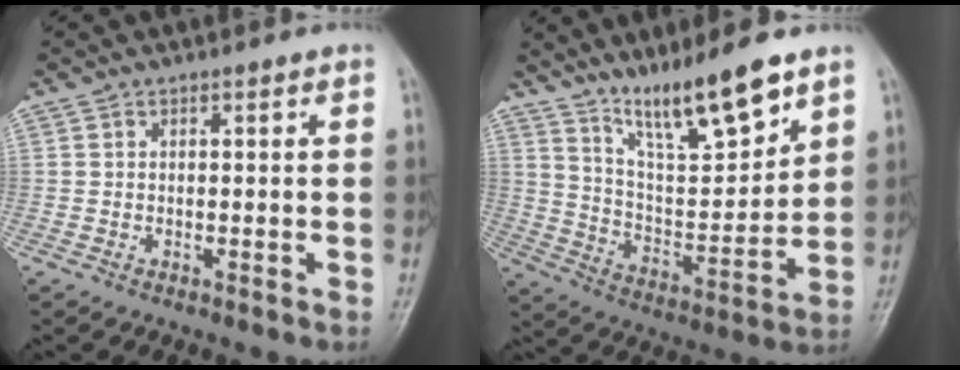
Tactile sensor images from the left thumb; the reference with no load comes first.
{"total": 14.4, "force": [10.7, 2.7, 9.2], "torque": [-0.137, -0.068, 0.199]}